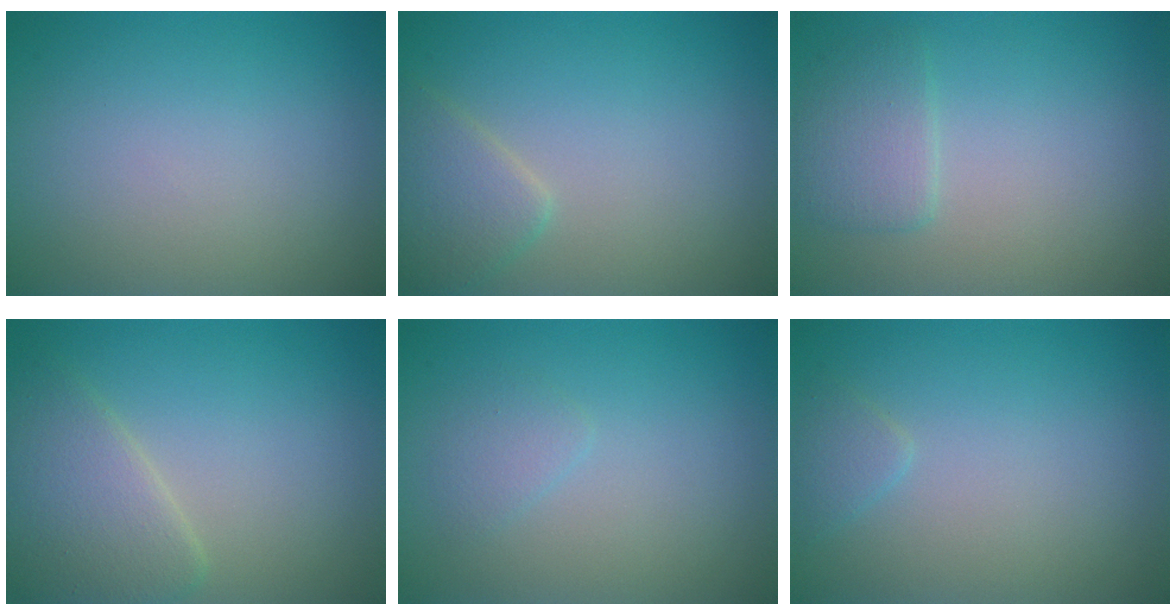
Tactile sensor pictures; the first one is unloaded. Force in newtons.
{"total": 2.7, "press": 2.7, "slide": 0.1}
{"total": 2.3, "press": 2.2, "slide": 0.3}
{"total": 4.2, "press": 4.2, "slide": 0.1}
{"total": 1.1, "press": 1.1, "slide": 0.1}
{"total": 1.1, "press": 1.1, "slide": 0.1}